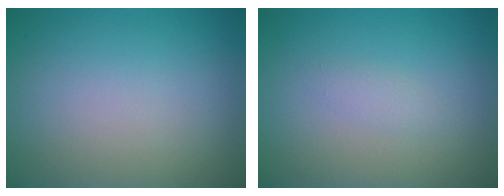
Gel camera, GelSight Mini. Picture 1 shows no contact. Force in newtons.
{"total": 0.9, "press": 0.9, "slide": 0.0}